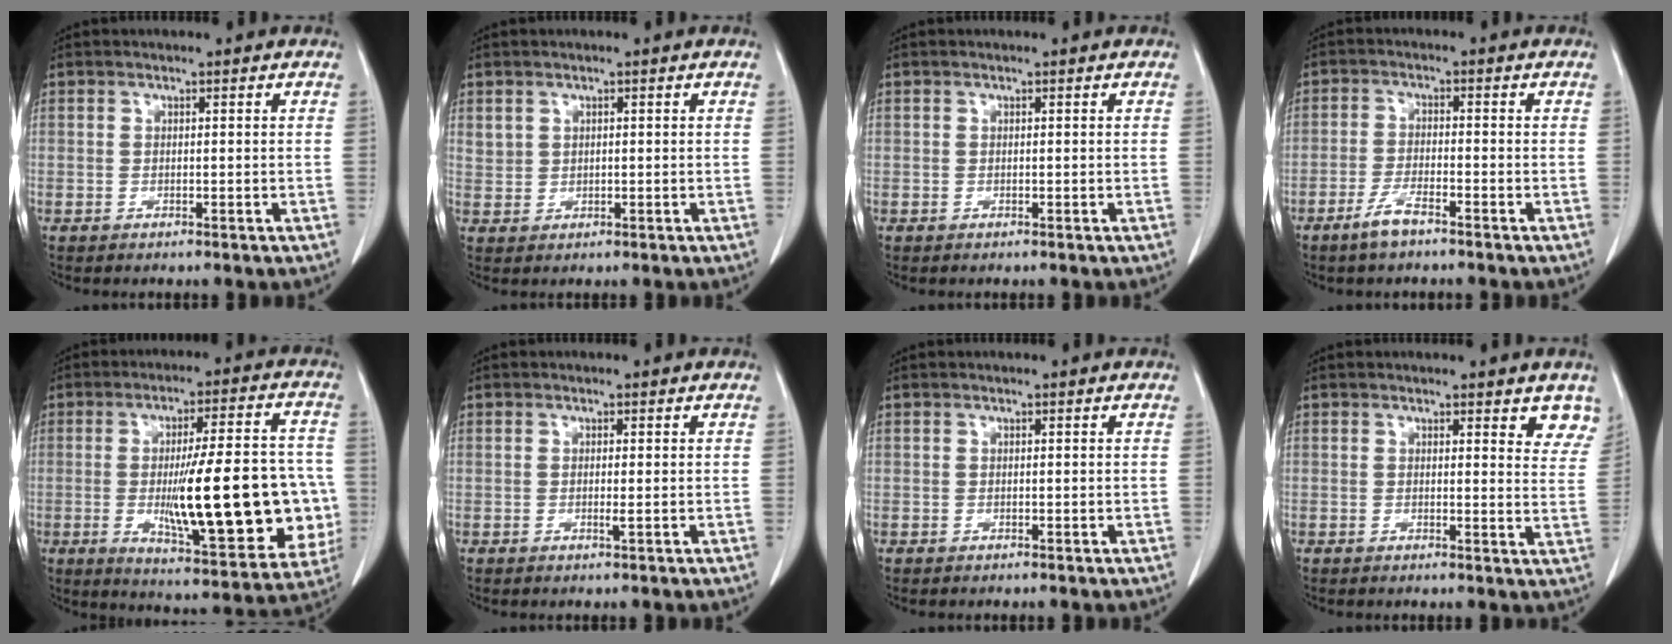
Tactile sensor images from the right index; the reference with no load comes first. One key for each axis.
{"total": 2.0, "fx": 1.1, "fy": 1.6, "fz": 0.4, "tx": 0.002, "ty": 0.004, "tz": 0.021}
{"total": 0.0}
{"total": 4.0, "fx": -3.0, "fy": 0.6, "fz": 2.6, "tx": -0.057, "ty": -0.002, "tz": -0.057}
{"total": 22.6, "fx": -2.9, "fy": 4.8, "fz": 21.9, "tx": -0.265, "ty": 0.009, "tz": -0.023}
{"total": 0.8, "fx": -0.1, "fy": -0.1, "fz": 0.8, "tx": -0.017, "ty": -0.003, "tz": -0.001}
{"total": 0.0}
{"total": 5.5, "fx": 4.6, "fy": 1.5, "fz": 2.6, "tx": -0.017, "ty": -0.019, "tz": 0.034}